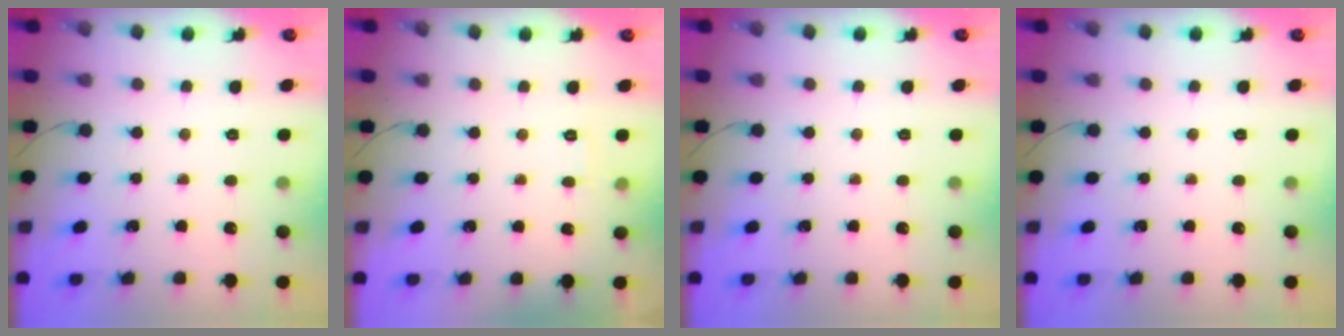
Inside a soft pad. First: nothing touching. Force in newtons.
{"total": 2.0, "press": 1.7, "slide": 1.0}
{"total": 0.0}
{"total": 0.0}